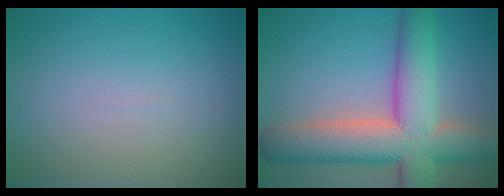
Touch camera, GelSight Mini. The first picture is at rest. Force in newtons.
{"total": 10.6, "press": 10.6, "slide": 0.6}